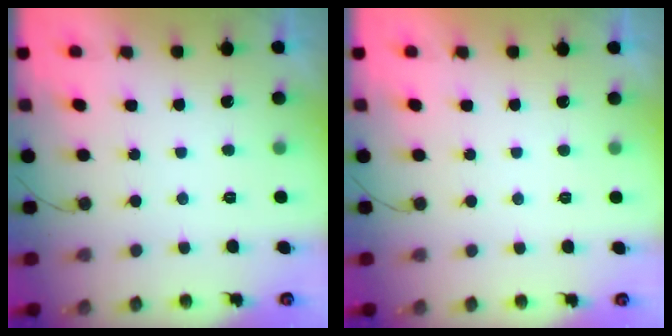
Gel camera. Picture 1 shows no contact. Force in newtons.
{"total": 1.9, "press": 1.9, "slide": 0.1}